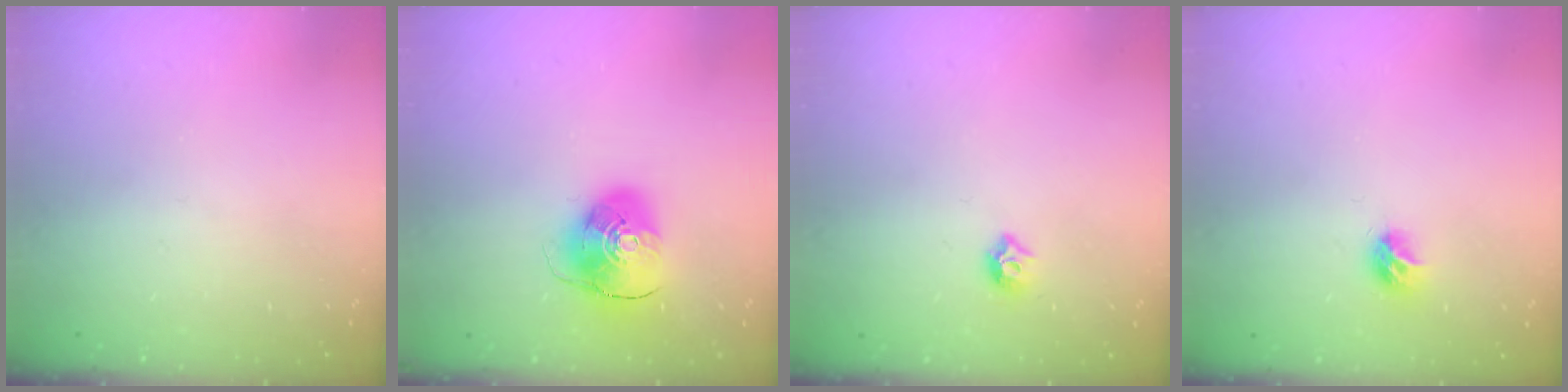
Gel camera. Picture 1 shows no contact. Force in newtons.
{"total": 9.3, "press": 9.2, "slide": 1.2}
{"total": 6.0, "press": 5.9, "slide": 0.9}
{"total": 7.1, "press": 7.1, "slide": 0.3}